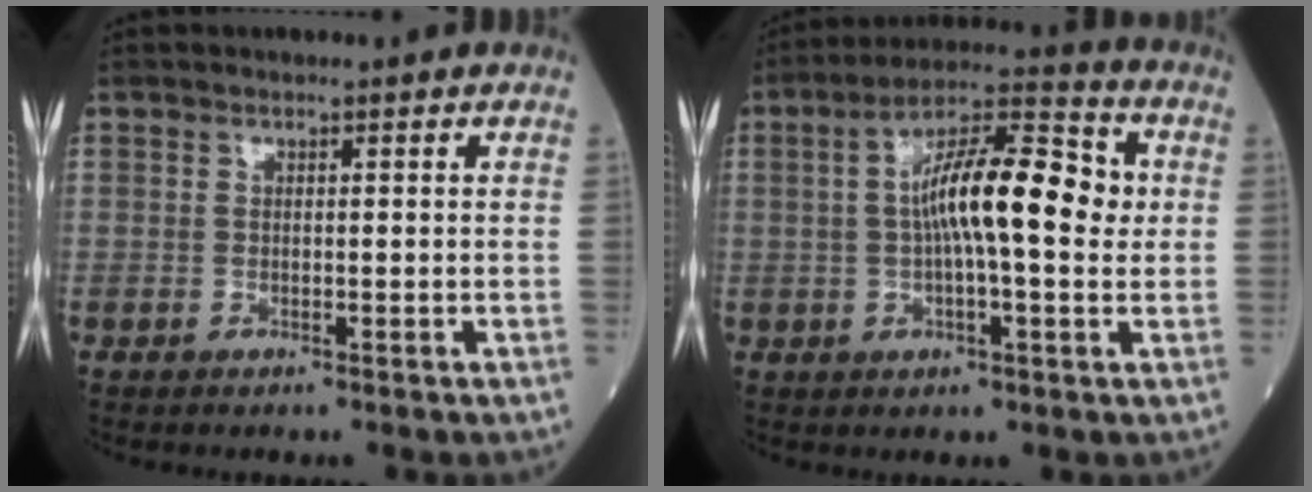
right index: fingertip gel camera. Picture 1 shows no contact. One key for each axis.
{"total": 13.6, "fx": 1.2, "fy": 3.0, "fz": 13.2, "tx": -0.227, "ty": 0.032, "tz": 0.012}